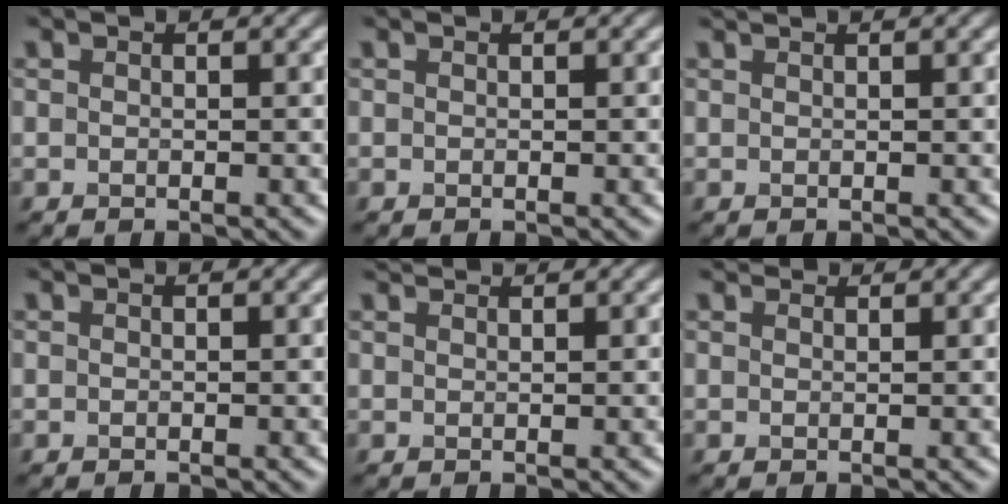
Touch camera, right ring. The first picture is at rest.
{"total": 0.0}
{"total": 0.7, "force": [0.6, 0.1, 0.3], "torque": [-0.002, -0.003, 0.005]}
{"total": 0.0}
{"total": 1.6, "force": [1.5, 0.1, 0.4], "torque": [-0.010, 0.001, 0.017]}
{"total": 1.8, "force": [1.7, 0.3, 0.5], "torque": [-0.017, -0.002, 0.019]}